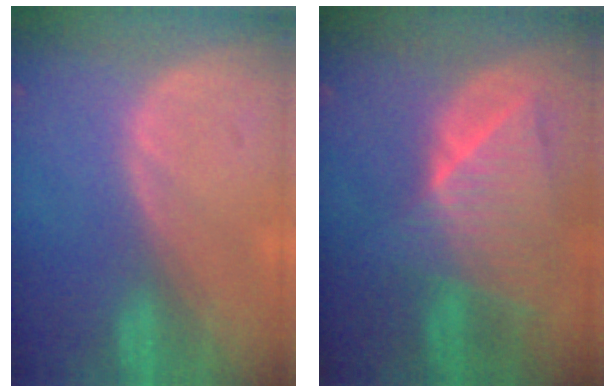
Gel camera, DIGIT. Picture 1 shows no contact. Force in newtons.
{"total": 9.0, "press": 8.0, "slide": 4.2}